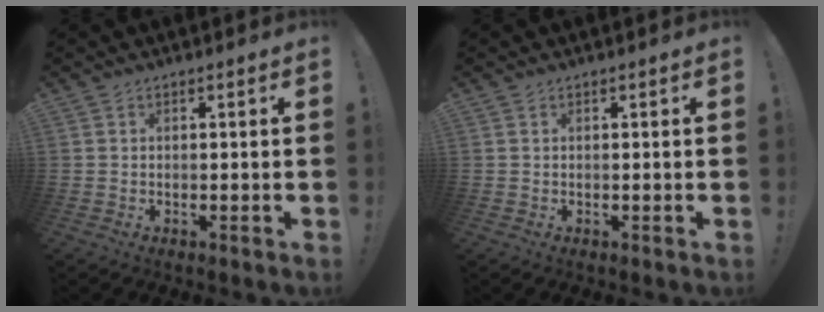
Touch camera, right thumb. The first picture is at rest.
{"total": 0.0}